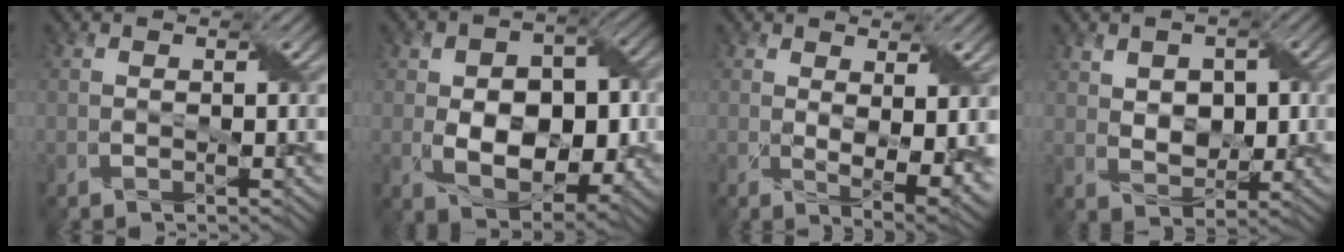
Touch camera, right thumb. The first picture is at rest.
{"total": 11.1, "force": [-1.3, 7.3, 8.2], "torque": [-0.138, -0.008, -0.015]}
{"total": 6.0, "force": [1.3, 2.5, 5.3], "torque": [-0.091, -0.016, 0.036]}
{"total": 5.2, "force": [1.3, 3.6, 3.6], "torque": [-0.068, -0.003, 0.025]}